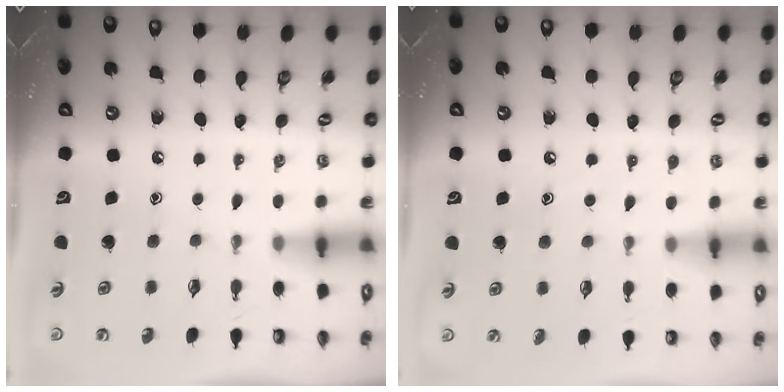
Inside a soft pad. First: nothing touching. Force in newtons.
{"total": 5.0, "press": 5.0, "slide": 0.5}